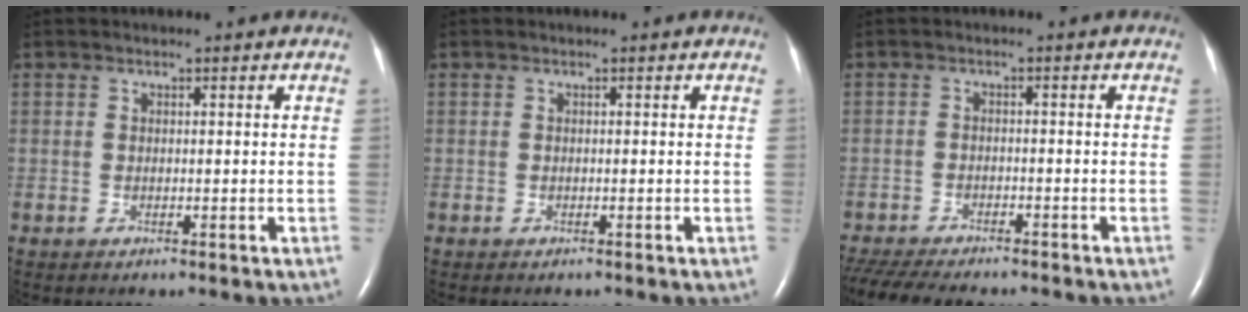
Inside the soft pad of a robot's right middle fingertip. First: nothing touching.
{"total": 0.6, "force": [-0.5, 0.1, 0.2], "torque": [-0.007, -0.002, -0.008]}
{"total": 12.8, "force": [-11.2, 2.7, 5.6], "torque": [-0.109, -0.016, -0.163]}